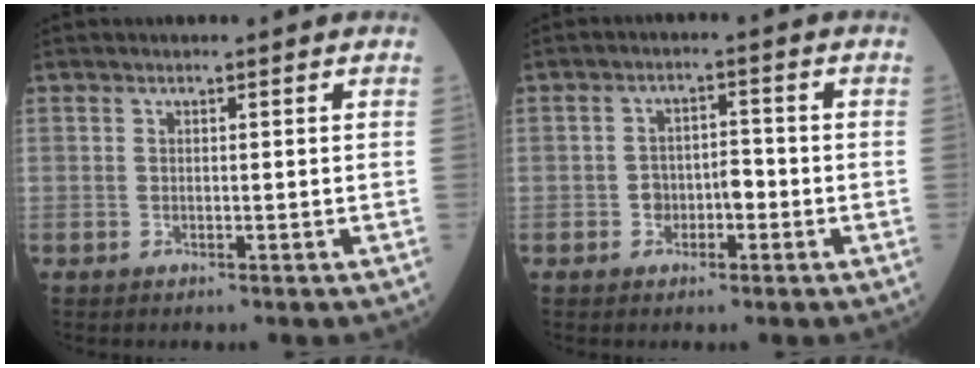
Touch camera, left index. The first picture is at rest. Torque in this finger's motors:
{"motor_torque": [0.05, -0.01, 0.02, 0.01]}